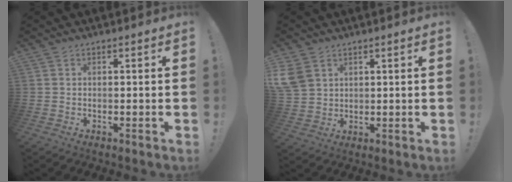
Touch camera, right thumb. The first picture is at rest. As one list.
[{"total": 7.0, "force": [3.4, 5.2, 3.4], "torque": [-0.069, -0.009, 0.068]}]